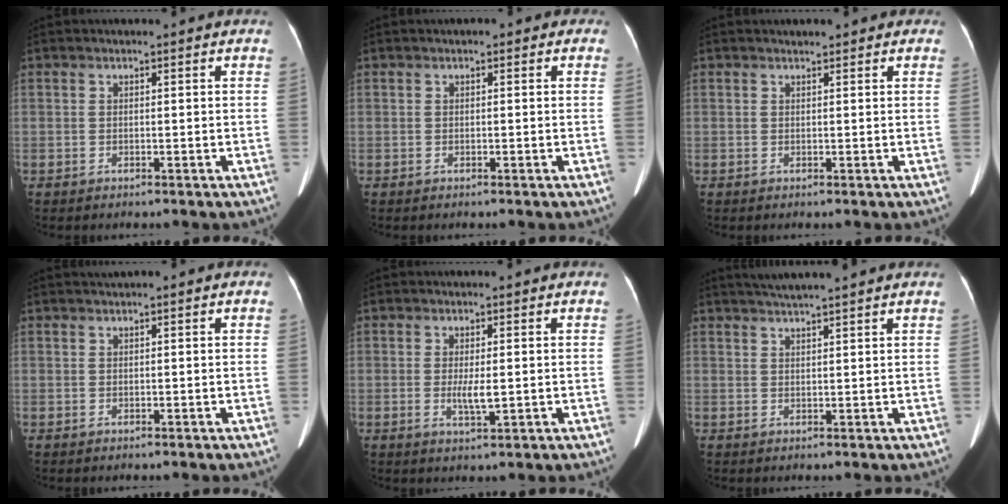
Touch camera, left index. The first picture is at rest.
{"total": 0.8, "force": [0.3, 0.6, 0.5], "torque": [-0.006, 0.011, 0.002]}
{"total": 1.5, "force": [1.2, 0.6, 0.7], "torque": [-0.012, 0.009, 0.015]}
{"total": 1.1, "force": [0.9, 0.0, 0.7], "torque": [-0.011, 0.016, 0.014]}
{"total": 2.9, "force": [-0.1, 0.5, 2.9], "torque": [-0.057, -0.007, 0.000]}
{"total": 5.7, "force": [5.1, -0.6, 2.6], "torque": [-0.043, 0.025, 0.076]}